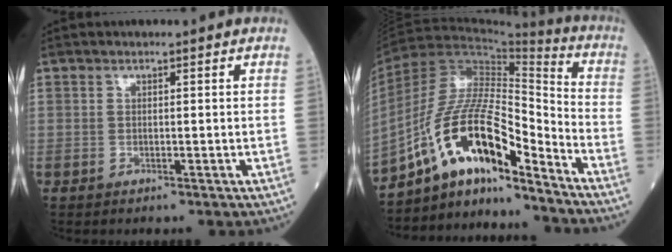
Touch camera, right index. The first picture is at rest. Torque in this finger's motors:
{"motor_torque": [0.60, -0.51, 0.53, 0.15]}